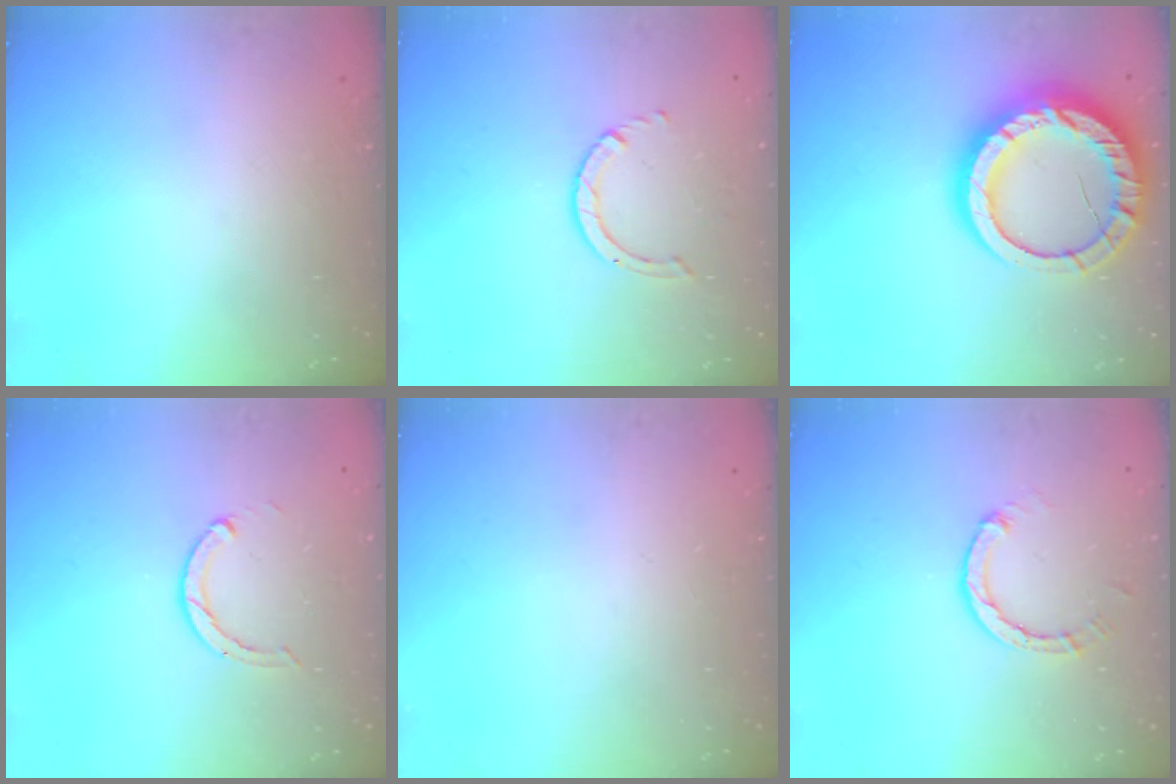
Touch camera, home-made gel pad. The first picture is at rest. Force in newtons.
{"total": 1.4, "press": 1.4, "slide": 0.2}
{"total": 19.6, "press": 19.5, "slide": 1.8}
{"total": 2.2, "press": 2.2, "slide": 0.3}
{"total": 0.0}
{"total": 3.0, "press": 3.0, "slide": 0.3}